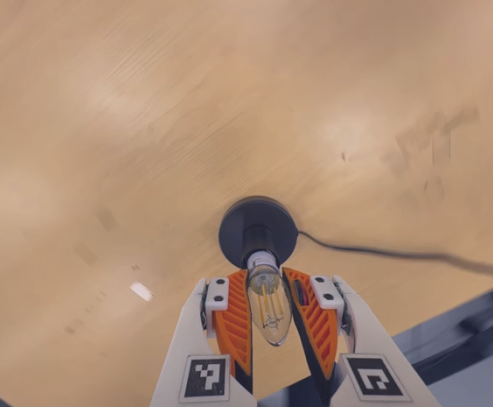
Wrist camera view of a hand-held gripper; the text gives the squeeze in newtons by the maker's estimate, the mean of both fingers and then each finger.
{"total": 15.1, "left": 15.1, "right": 15.1}